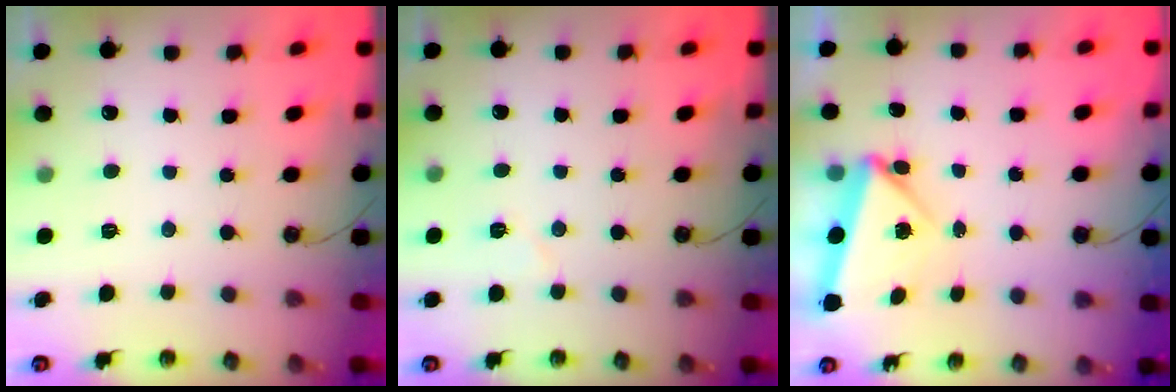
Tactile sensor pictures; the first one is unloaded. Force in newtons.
{"total": 4.3, "press": 3.9, "slide": 1.7}
{"total": 5.5, "press": 5.4, "slide": 1.1}